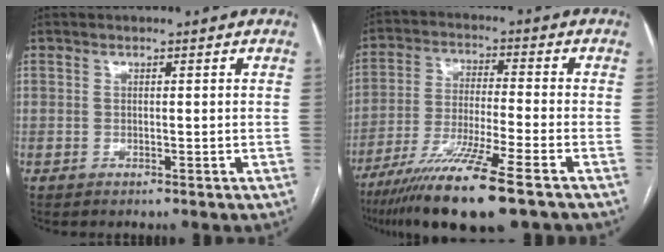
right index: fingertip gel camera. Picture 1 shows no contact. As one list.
[{"total": 14.0, "force": [-9.4, -0.2, 10.4], "torque": [-0.208, -0.043, -0.167]}]